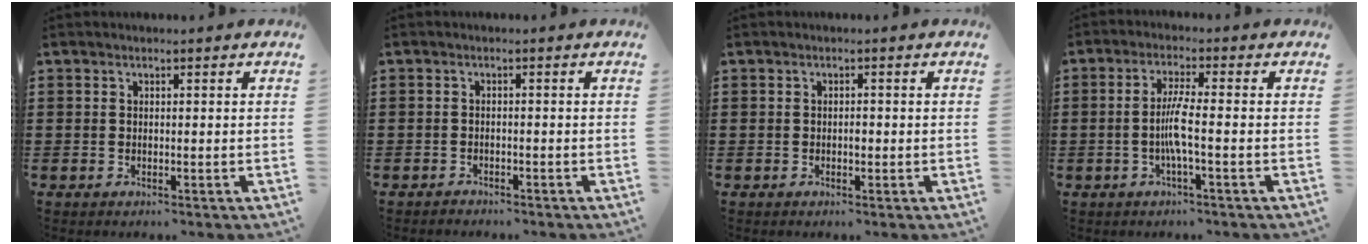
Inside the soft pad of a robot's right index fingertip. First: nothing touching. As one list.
[{"total": 1.1, "force": [-1.1, 0.2, -0.1], "torque": [-0.004, 0.003, -0.024]}, {"total": 0.9, "force": [-0.2, 0.4, 0.8], "torque": [-0.016, -0.003, -0.002]}, {"total": 4.7, "force": [-1.1, 0.0, 4.6], "torque": [-0.091, -0.007, -0.025]}]